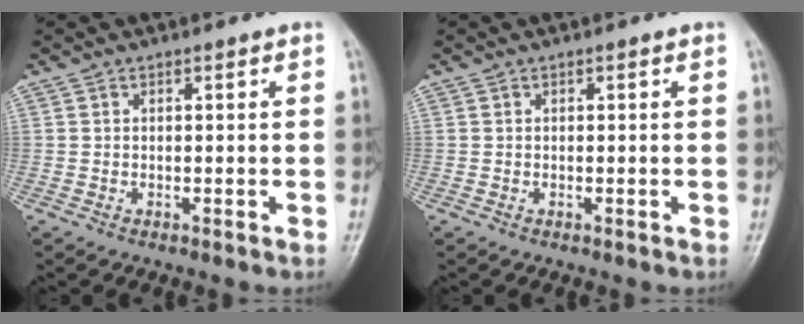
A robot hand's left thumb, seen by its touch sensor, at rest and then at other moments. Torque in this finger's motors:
{"motor_torque": [0.00, 0.00, -0.01, -0.01, 0.00]}